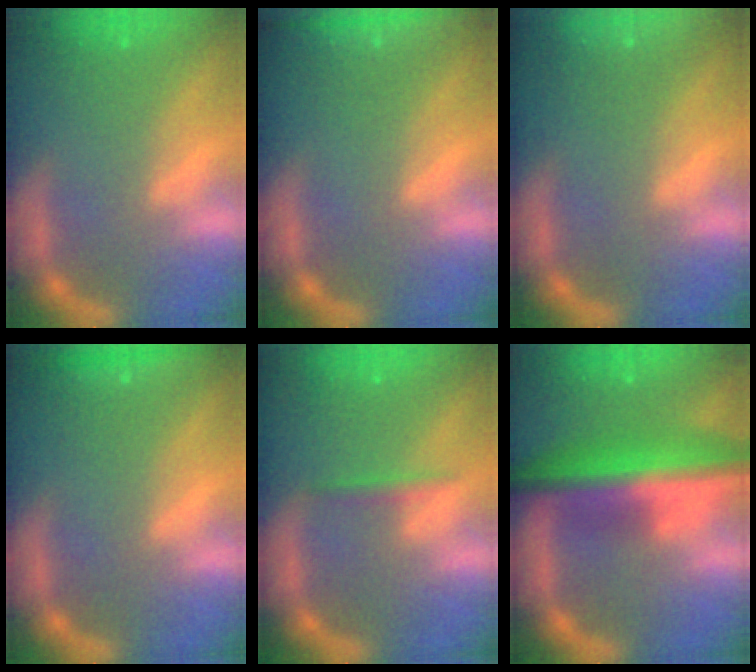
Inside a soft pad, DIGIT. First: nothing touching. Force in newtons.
{"total": 7.0}
{"total": 10.0}
{"total": 1.9}
{"total": 1.4}
{"total": 10.1}